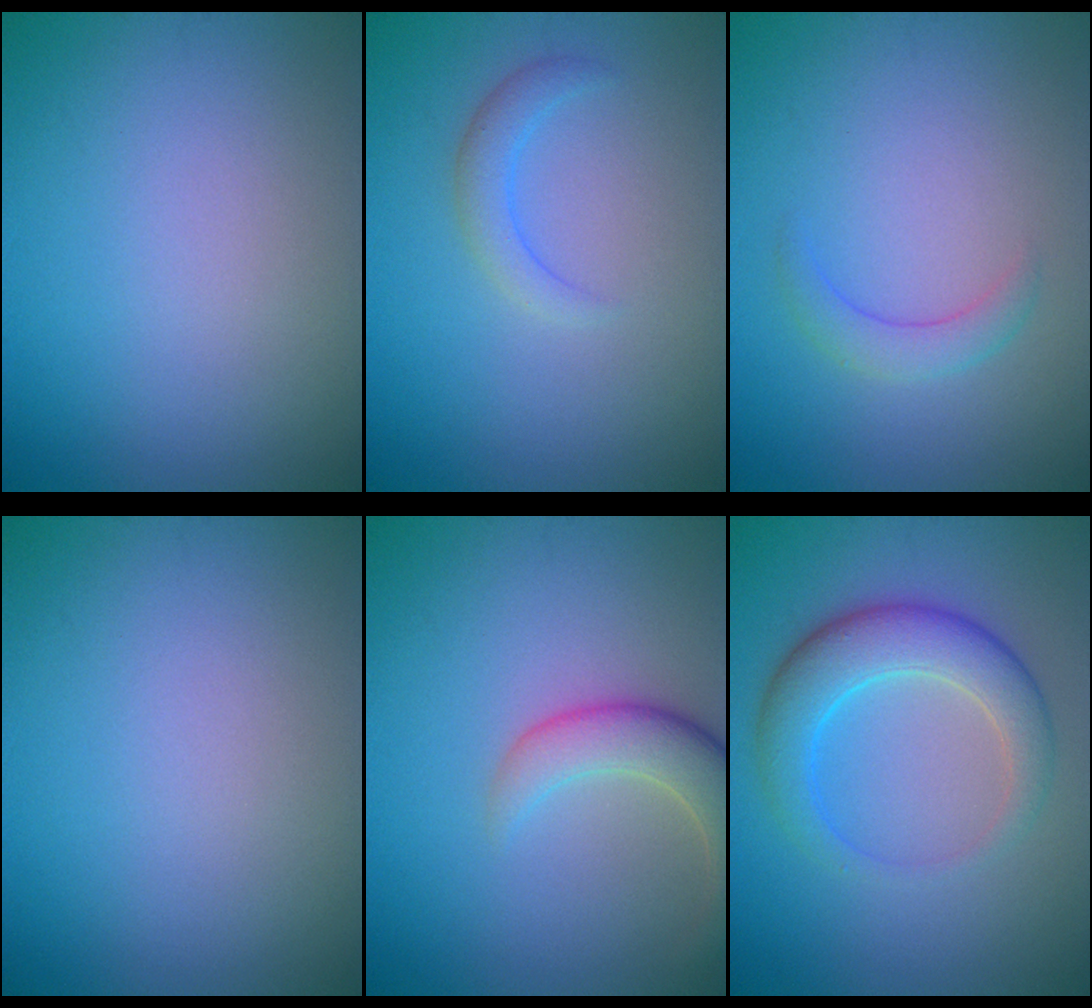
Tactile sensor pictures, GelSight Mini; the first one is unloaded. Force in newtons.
{"total": 1.8, "press": 1.8, "slide": 0.2}
{"total": 1.9, "press": 1.9, "slide": 0.2}
{"total": 0.0}
{"total": 4.6, "press": 4.6, "slide": 0.5}
{"total": 5.1, "press": 5.1, "slide": 0.2}